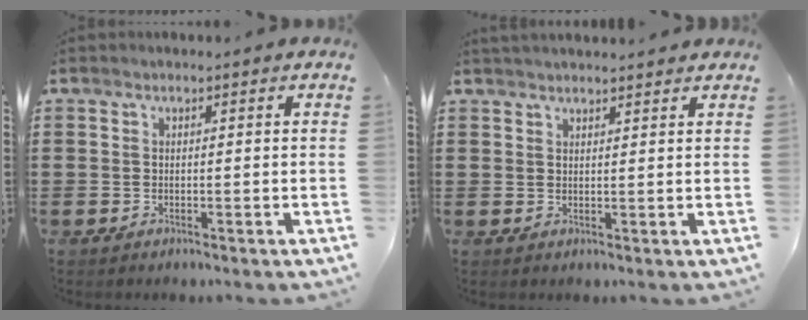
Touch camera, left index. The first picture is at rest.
{"total": 1.8, "force": [1.7, 0.1, 0.3], "torque": [-0.010, 0.003, 0.034]}